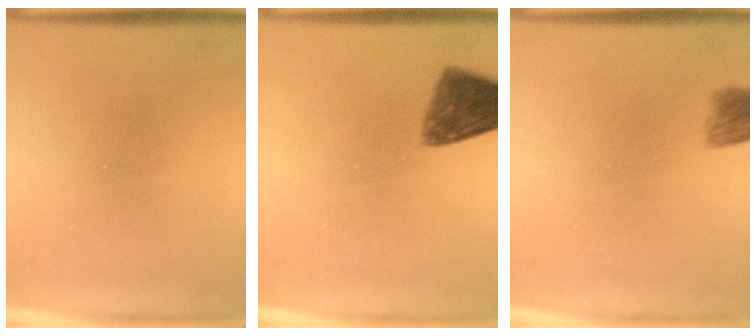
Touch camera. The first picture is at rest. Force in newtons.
{"total": 7.8}
{"total": 4.5}